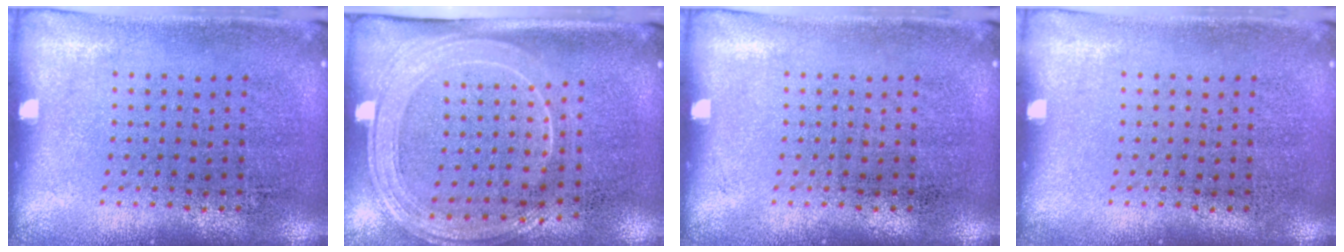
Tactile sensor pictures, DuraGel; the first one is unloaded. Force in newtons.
{"total": 2.0, "press": 1.7, "slide": 1.1}
{"total": 0.0}
{"total": 0.0}